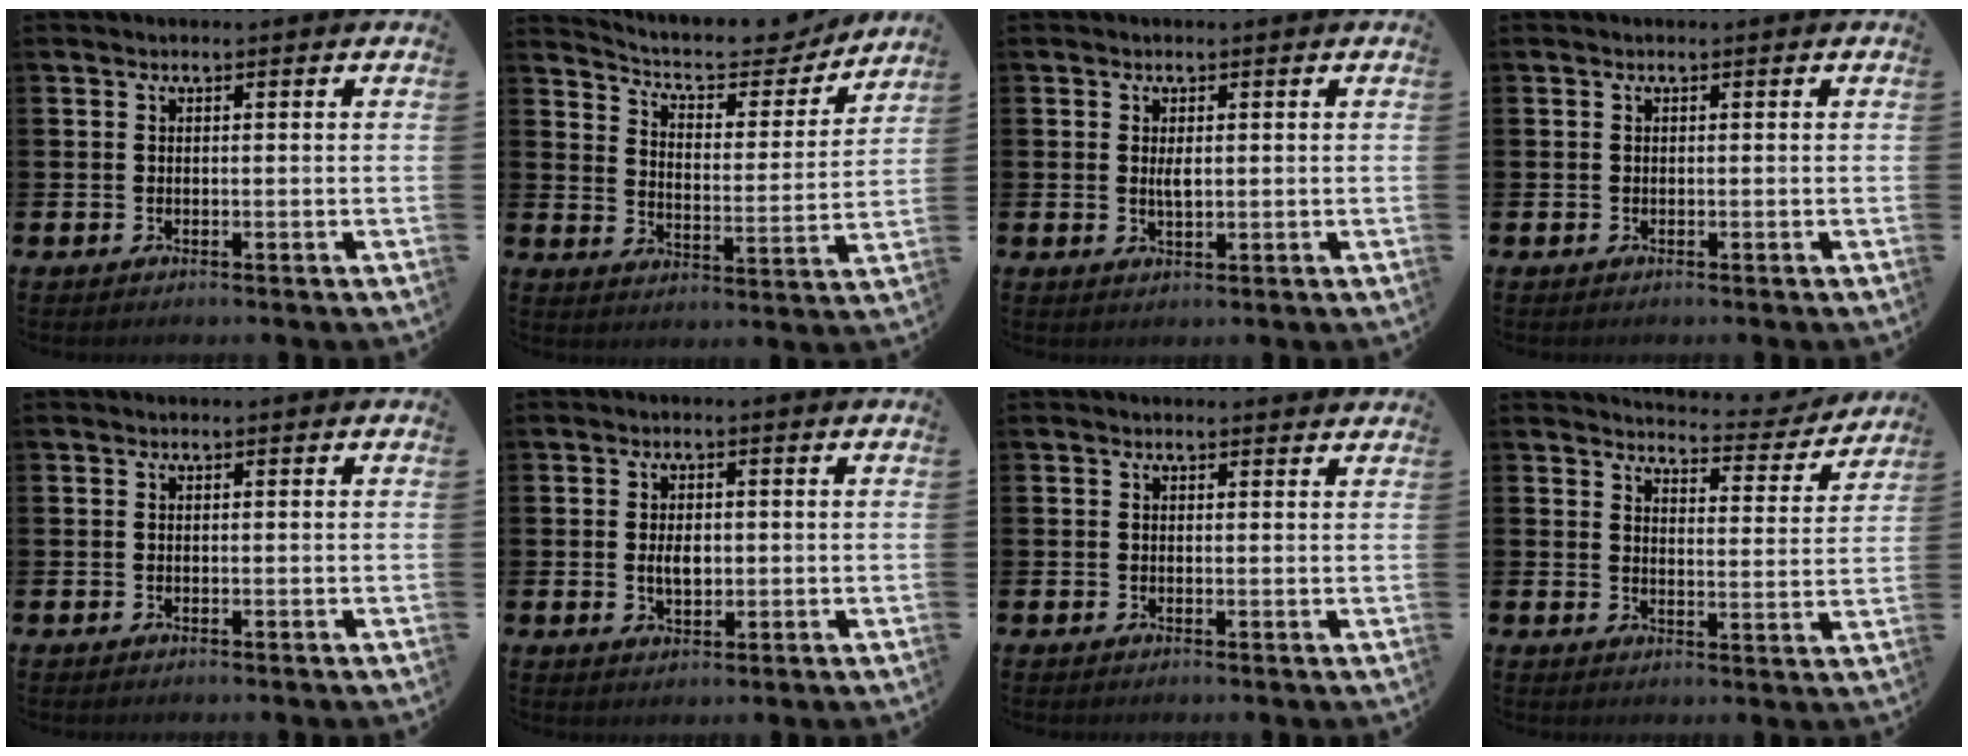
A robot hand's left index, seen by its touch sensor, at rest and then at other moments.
{"total": 7.4, "force": [6.8, 2.1, 2.0], "torque": [-0.061, -0.051, 0.113]}
{"total": 1.7, "force": [0.3, 0.6, 1.6], "torque": [-0.029, 0.000, 0.003]}
{"total": 0.0}
{"total": 0.0}
{"total": 3.0, "force": [-0.1, 1.8, 2.3], "torque": [-0.027, -0.001, -0.007]}
{"total": 0.7, "force": [0.7, 0.1, 0.1], "torque": [0.008, -0.004, 0.010]}
{"total": 4.5, "force": [4.4, 0.8, 0.6], "torque": [-0.011, -0.042, 0.069]}